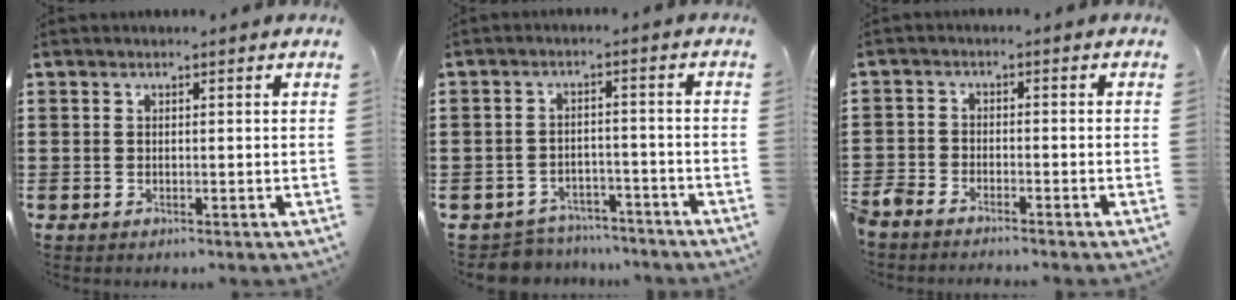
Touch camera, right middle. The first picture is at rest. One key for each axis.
{"total": 4.5, "fx": -4.4, "fy": 0.8, "fz": -0.2, "tx": -0.004, "ty": 0.006, "tz": -0.093}
{"total": 3.0, "fx": -3.0, "fy": 0.4, "fz": 0.2, "tx": -0.023, "ty": -0.003, "tz": -0.068}